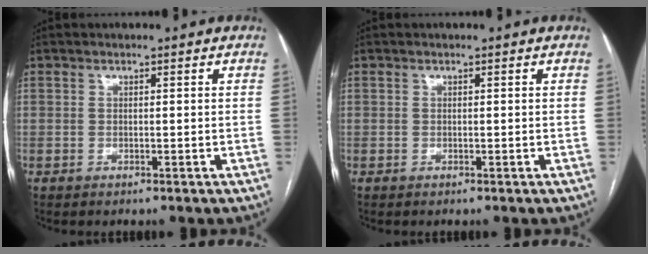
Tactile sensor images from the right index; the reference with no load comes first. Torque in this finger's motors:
{"motor_torque": [0.00, 0.00, 0.00, 0.01]}